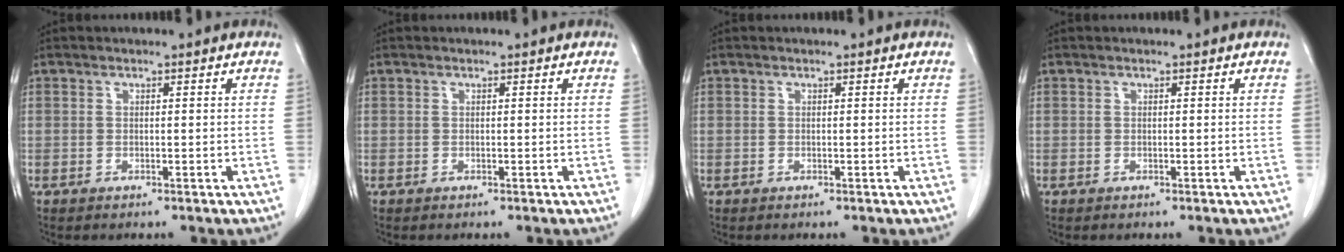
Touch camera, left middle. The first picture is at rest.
{"total": 0.0}
{"total": 0.0}
{"total": 0.0}